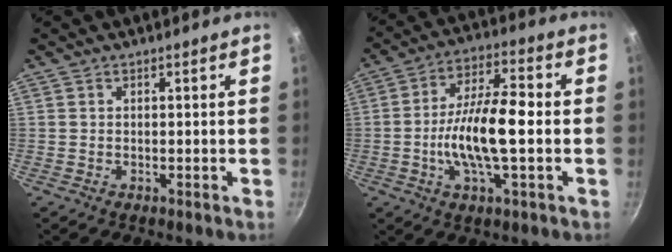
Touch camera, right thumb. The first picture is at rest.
{"total": 13.9, "force": [-1.8, 4.9, 12.9], "torque": [-0.229, 0.027, -0.039]}